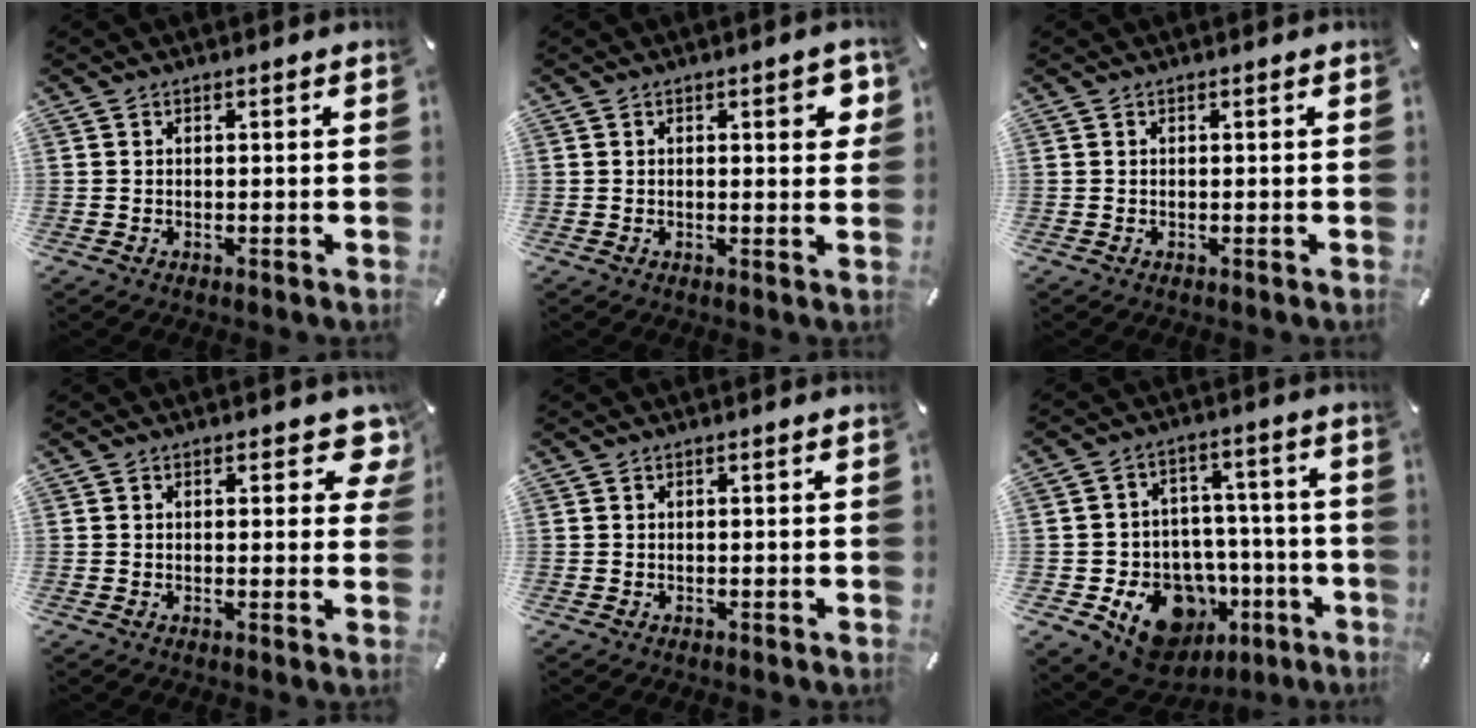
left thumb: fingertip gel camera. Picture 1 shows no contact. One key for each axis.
{"total": 4.5, "fx": 1.4, "fy": 1.7, "fz": 4.0, "tx": -0.046, "ty": -0.006, "tz": 0.016}
{"total": 0.0}
{"total": 5.5, "fx": 2.6, "fy": 2.7, "fz": 4.0, "tx": -0.038, "ty": -0.012, "tz": 0.038}
{"total": 0.0}
{"total": 16.4, "fx": -7.8, "fy": 11.8, "fz": 8.4, "tx": -0.103, "ty": 0.045, "tz": -0.119}